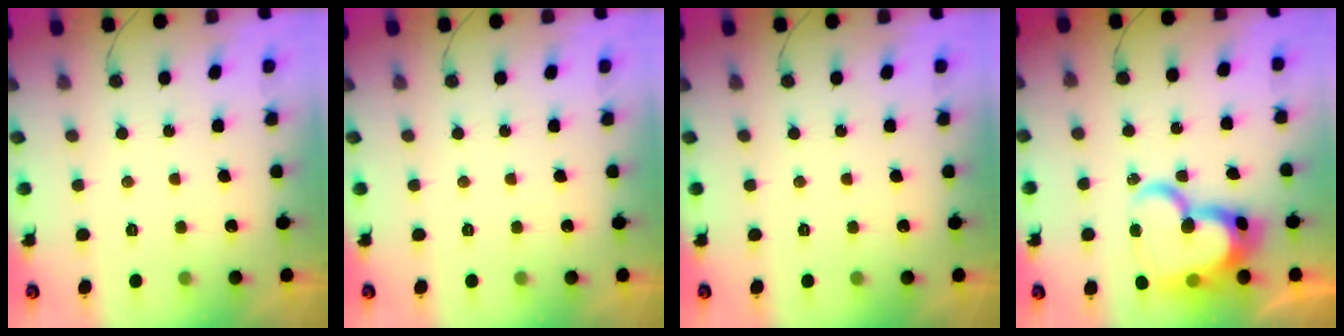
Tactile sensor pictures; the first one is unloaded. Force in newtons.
{"total": 0.0}
{"total": 0.0}
{"total": 23.4, "press": 23.3, "slide": 2.4}